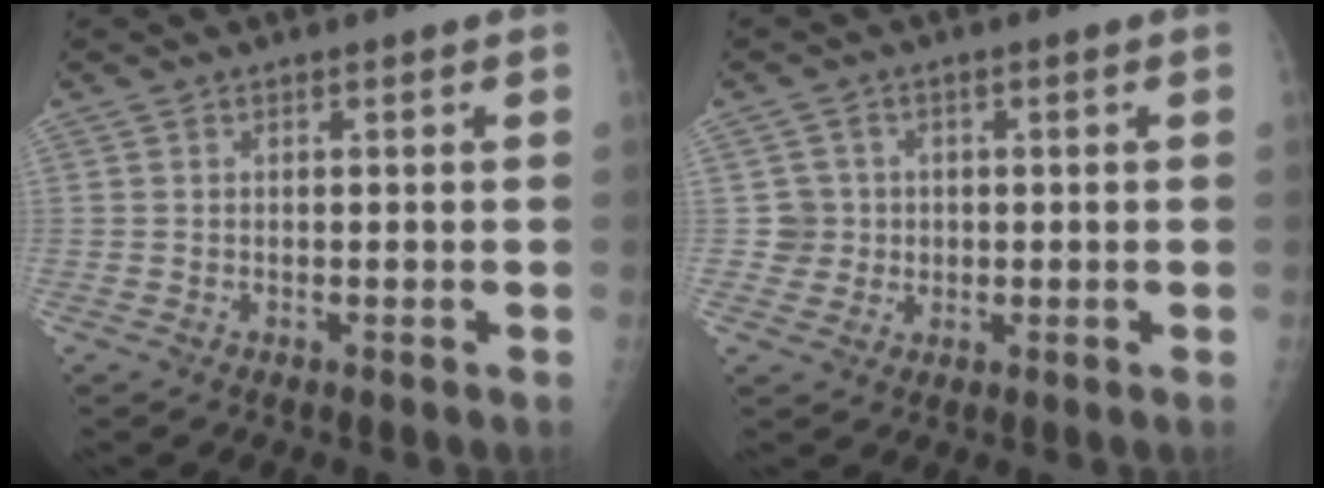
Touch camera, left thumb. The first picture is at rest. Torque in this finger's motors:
{"motor_torque": [-0.02, 0.00, 0.00, 0.01, -0.01]}